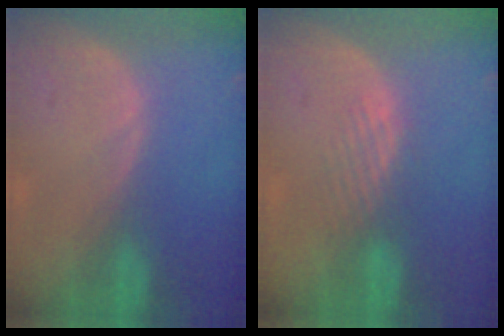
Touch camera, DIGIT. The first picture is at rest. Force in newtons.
{"total": 3.1, "press": 2.5, "slide": 1.8}